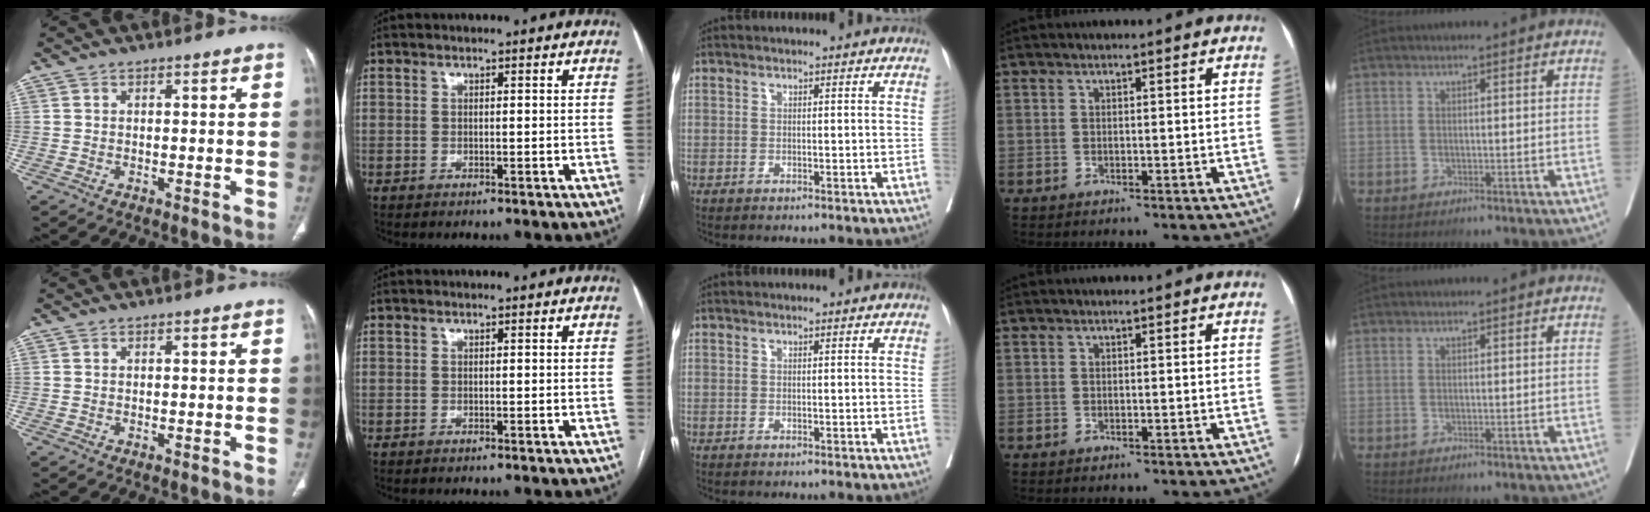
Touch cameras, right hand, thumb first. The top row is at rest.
{}